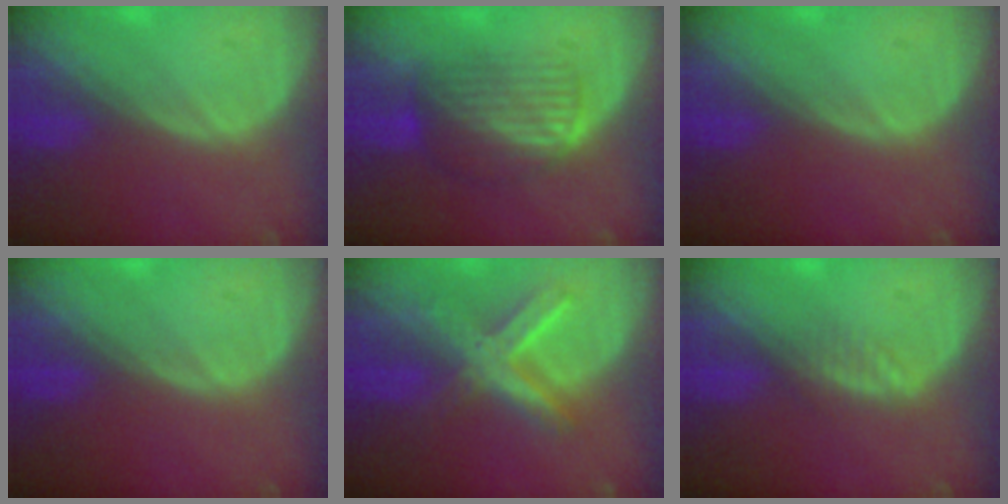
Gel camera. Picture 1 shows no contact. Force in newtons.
{"total": 6.7, "press": 6.4, "slide": 1.8}
{"total": 0.0}
{"total": 0.0}
{"total": 7.9, "press": 6.8, "slide": 4.0}
{"total": 2.0, "press": 2.0, "slide": 0.2}